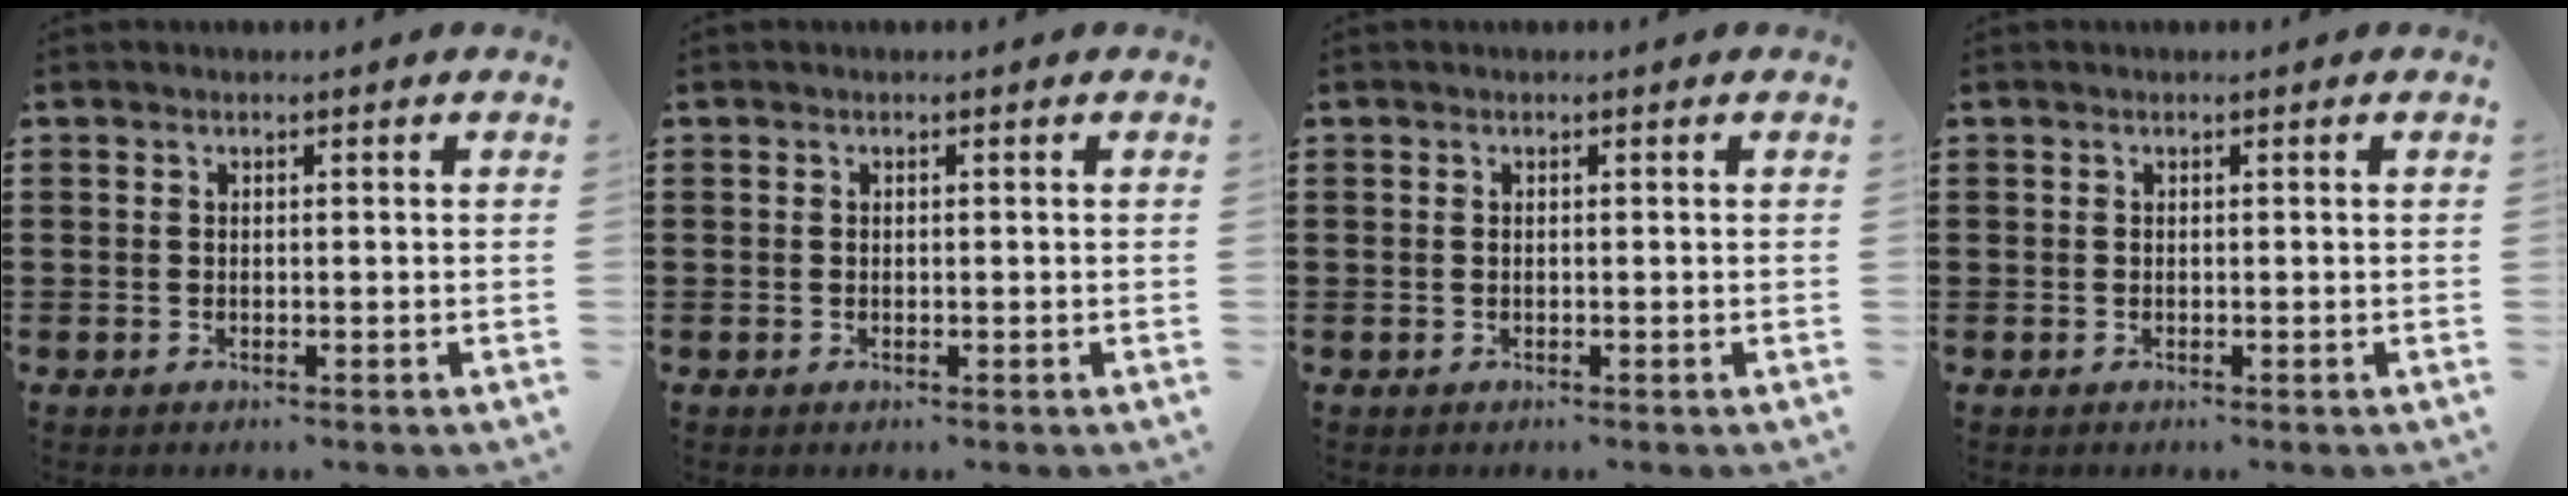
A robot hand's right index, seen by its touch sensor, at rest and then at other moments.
{"total": 0.0}
{"total": 0.0}
{"total": 0.0}